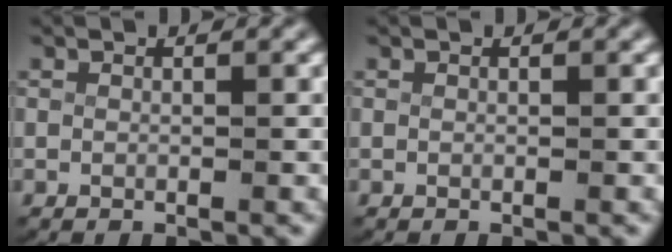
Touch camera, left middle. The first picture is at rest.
{"total": 0.0}